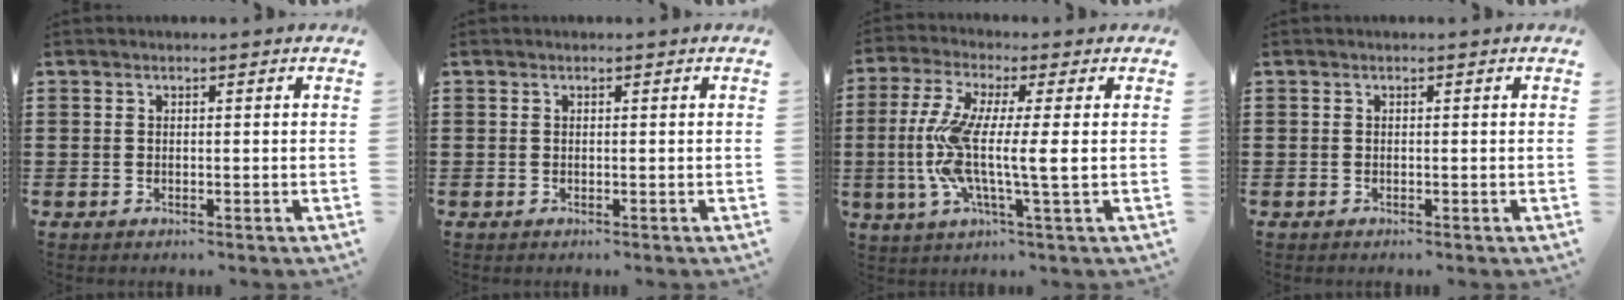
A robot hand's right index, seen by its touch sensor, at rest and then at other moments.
{"total": 0.0}
{"total": 9.7, "force": [-0.5, 1.0, 9.7], "torque": [-0.218, -0.023, -0.019]}
{"total": 0.0}